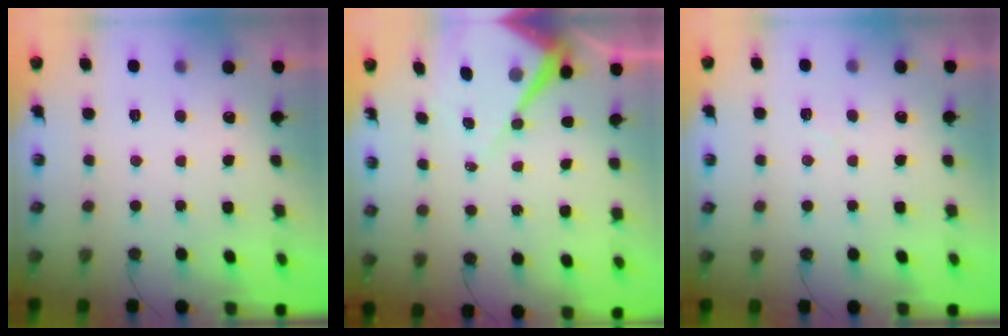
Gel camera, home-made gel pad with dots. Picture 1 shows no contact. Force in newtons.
{"total": 10.8, "press": 10.7, "slide": 0.7}
{"total": 5.4, "press": 5.3, "slide": 0.8}